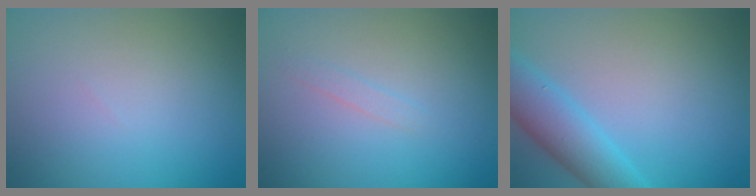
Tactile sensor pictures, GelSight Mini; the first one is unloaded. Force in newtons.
{"total": 0.8, "press": 0.8, "slide": 0.0}
{"total": 5.3, "press": 5.3, "slide": 0.2}